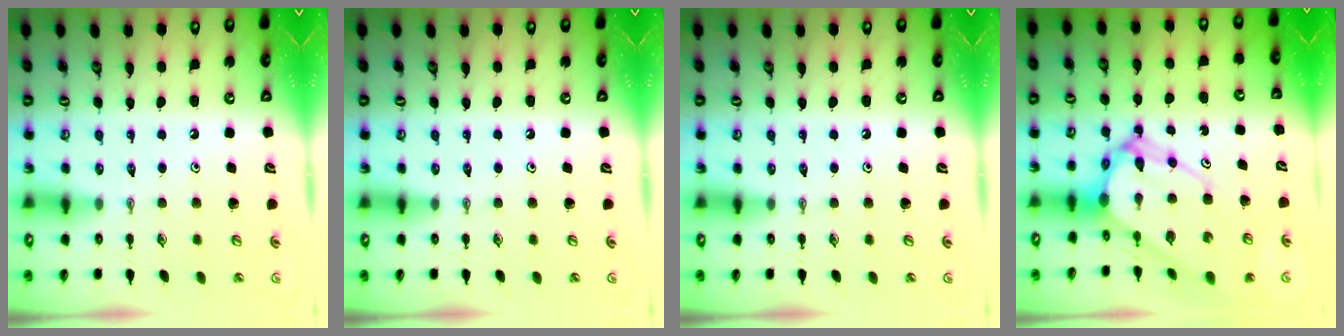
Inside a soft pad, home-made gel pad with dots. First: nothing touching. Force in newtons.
{"total": 0.0}
{"total": 0.0}
{"total": 14.4, "press": 14.4, "slide": 1.4}